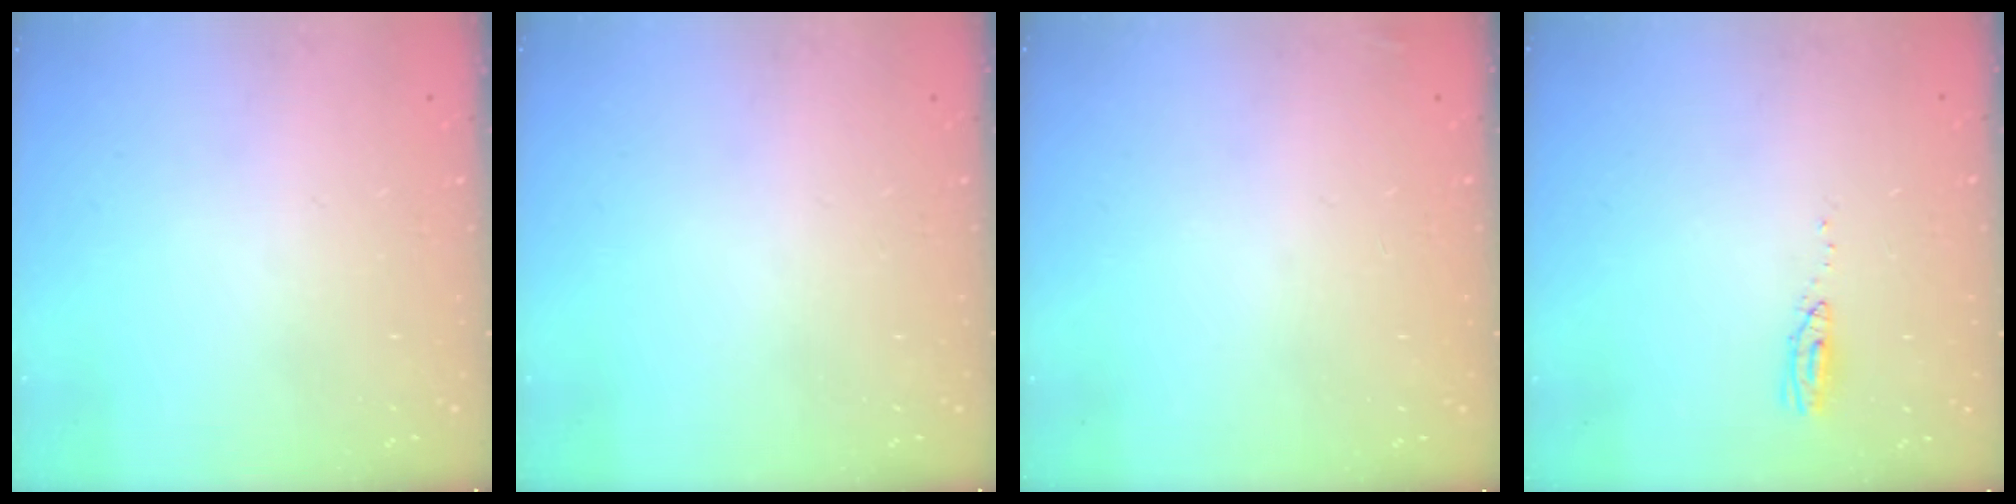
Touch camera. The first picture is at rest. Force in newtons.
{"total": 0.0}
{"total": 2.5, "press": 2.4, "slide": 0.8}
{"total": 3.8, "press": 3.6, "slide": 1.0}